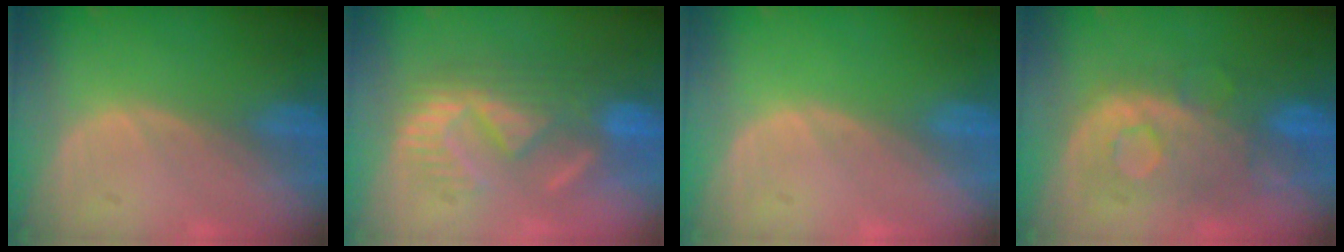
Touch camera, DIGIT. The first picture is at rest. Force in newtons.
{"total": 9.0, "press": 8.9, "slide": 1.8}
{"total": 0.0}
{"total": 8.8, "press": 8.5, "slide": 2.2}